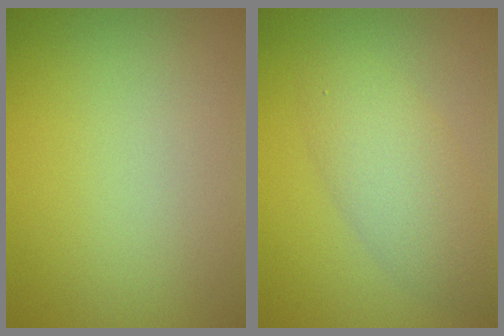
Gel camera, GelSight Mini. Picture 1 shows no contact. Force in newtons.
{"total": 4.4, "press": 4.4, "slide": 0.2}